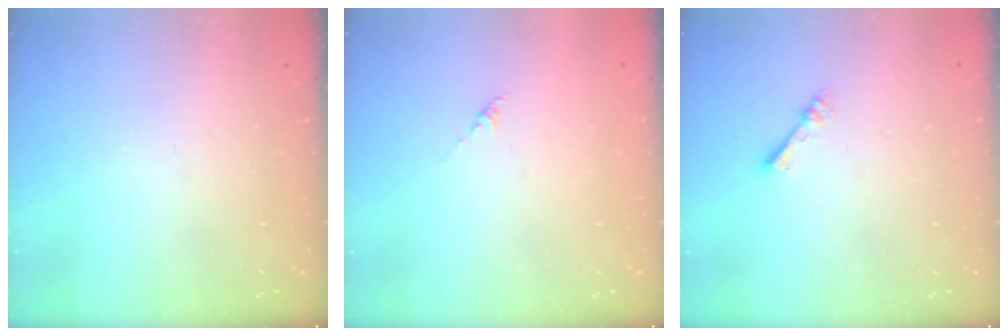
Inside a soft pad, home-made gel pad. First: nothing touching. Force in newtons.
{"total": 0.0}
{"total": 2.4, "press": 2.4, "slide": 0.2}